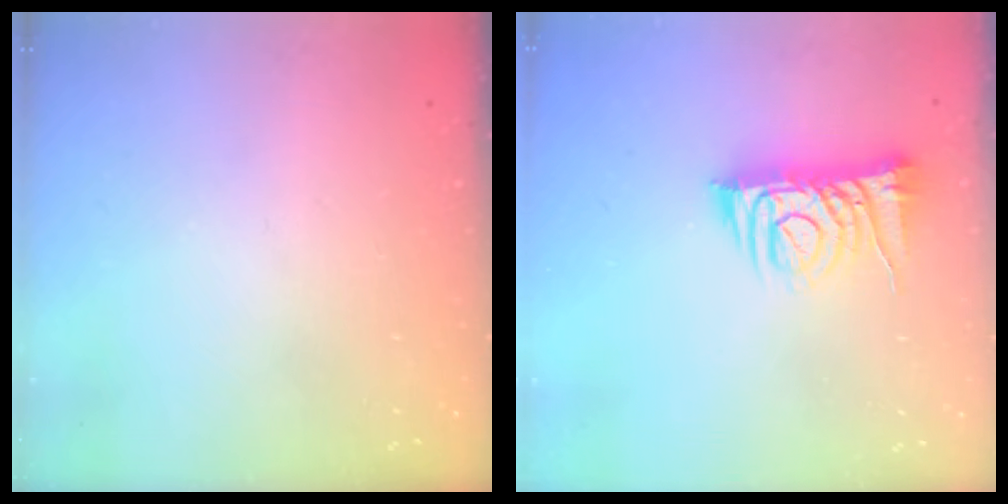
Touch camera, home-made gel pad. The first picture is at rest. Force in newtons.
{"total": 9.0, "press": 8.9, "slide": 1.4}